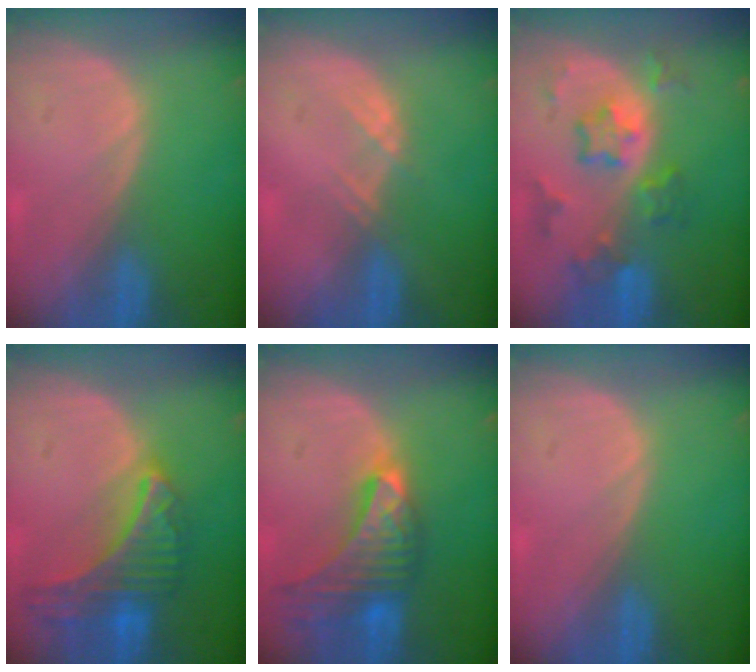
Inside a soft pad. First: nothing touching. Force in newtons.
{"total": 1.9, "press": 1.8, "slide": 0.8}
{"total": 7.8, "press": 6.8, "slide": 3.9}
{"total": 9.2, "press": 8.0, "slide": 4.4}
{"total": 9.7, "press": 8.6, "slide": 4.4}
{"total": 0.0}